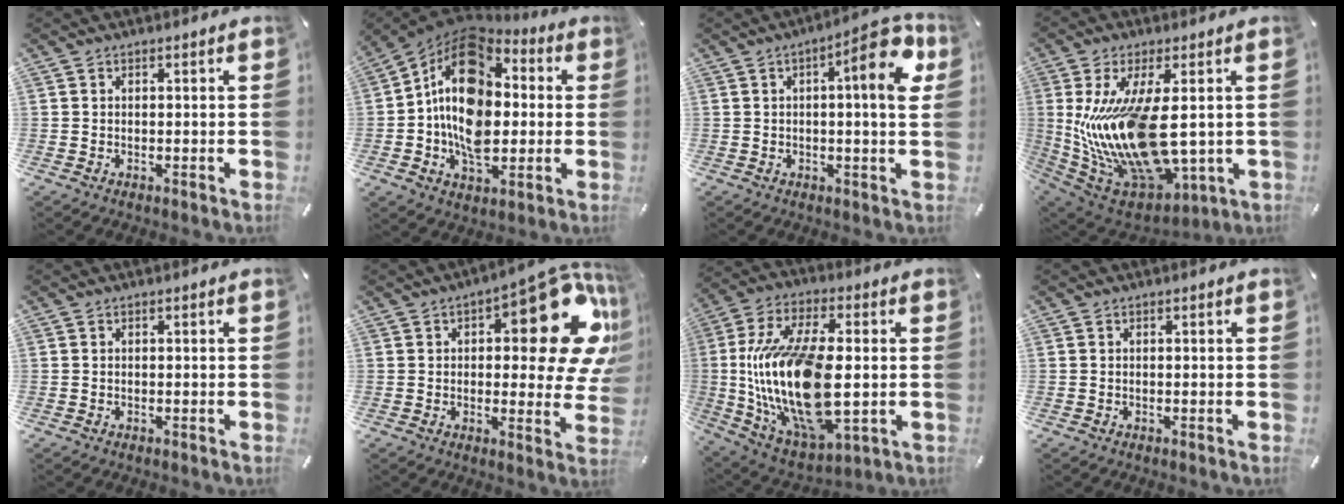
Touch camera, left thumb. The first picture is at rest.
{"total": 18.6, "force": [0.8, 13.3, 12.9], "torque": [-0.251, -0.006, 0.010]}
{"total": 13.4, "force": [4.1, 3.1, 12.4], "torque": [-0.156, -0.025, 0.057]}
{"total": 21.4, "force": [2.5, 9.5, 19.0], "torque": [-0.417, -0.038, 0.056]}
{"total": 0.0}
{"total": 21.1, "force": [7.8, 9.0, 17.5], "torque": [-0.205, -0.062, 0.122]}
{"total": 25.7, "force": [-0.2, 13.5, 21.8], "torque": [-0.473, -0.014, 0.012]}
{"total": 0.0}